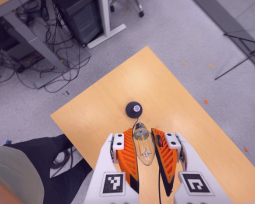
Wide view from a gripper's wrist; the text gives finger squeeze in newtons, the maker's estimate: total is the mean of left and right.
{"total": 19.8, "left": 21.3, "right": 18.2}